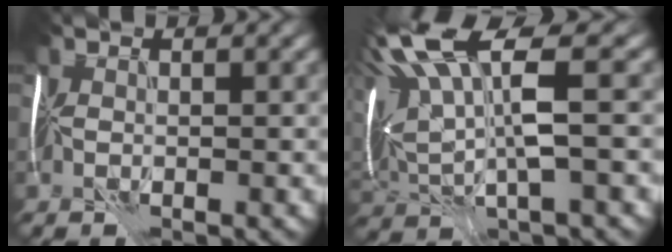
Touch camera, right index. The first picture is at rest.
{"total": 11.9, "force": [4.6, 3.2, 10.5], "torque": [-0.244, 0.022, 0.095]}